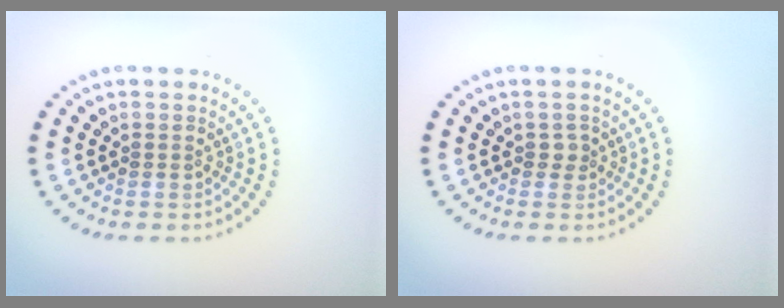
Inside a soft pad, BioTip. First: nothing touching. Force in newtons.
{"total": 1.0, "press": 0.7, "slide": 0.7}